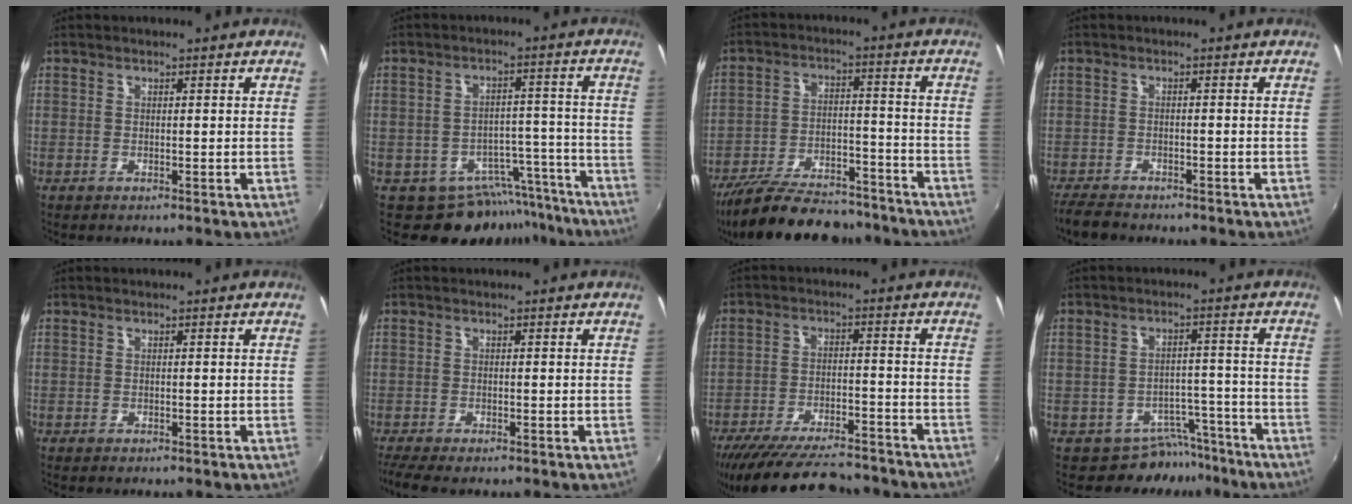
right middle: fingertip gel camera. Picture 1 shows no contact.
{"total": 10.7, "force": [-9.1, 5.5, 1.0], "torque": [-0.001, 0.042, -0.110]}
{"total": 20.6, "force": [-17.3, 6.8, 8.9], "torque": [-0.178, -0.008, -0.252]}
{"total": 5.0, "force": [-4.5, 1.2, 1.6], "torque": [-0.050, -0.024, -0.085]}
{"total": 0.6, "force": [-0.5, 0.3, 0.1], "torque": [-0.005, -0.003, -0.010]}
{"total": 4.5, "force": [-3.7, 0.6, 2.5], "torque": [-0.060, -0.027, -0.068]}
{"total": 20.2, "force": [-17.4, 5.2, 8.8], "torque": [-0.176, -0.021, -0.256]}
{"total": 6.3, "force": [-5.3, 3.5, 0.1], "torque": [0.003, 0.030, -0.068]}